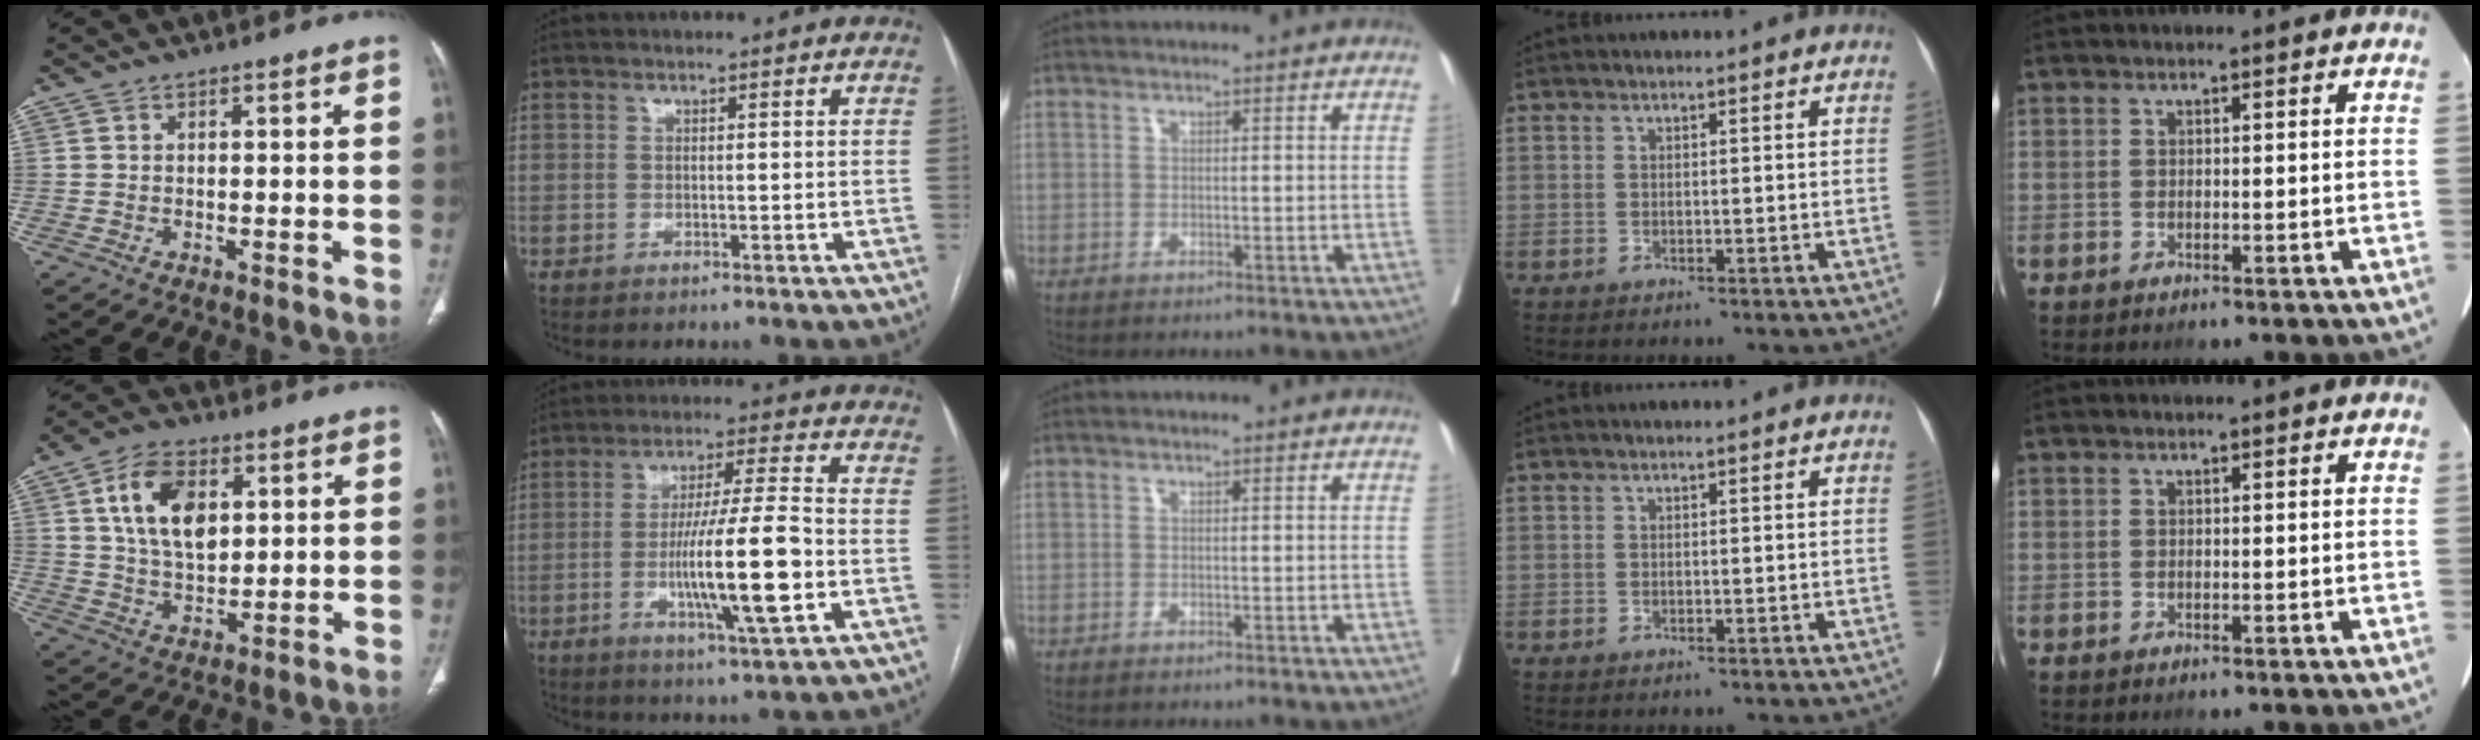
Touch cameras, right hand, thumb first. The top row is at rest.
{"thumb": {"total": 12.4, "force": [3.9, 7.5, 9.1], "torque": [-0.143, -0.009, 0.072]}, "index": {"total": 13.6, "force": [-3.2, 0.2, 13.2], "torque": [-0.237, -0.010, -0.057]}}